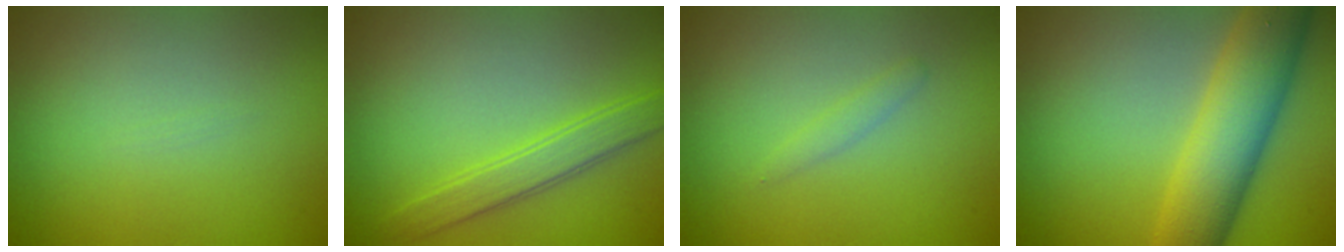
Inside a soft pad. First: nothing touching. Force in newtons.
{"total": 2.8, "press": 2.8, "slide": 0.1}
{"total": 0.9, "press": 0.9, "slide": 0.0}
{"total": 8.7, "press": 8.7, "slide": 0.1}